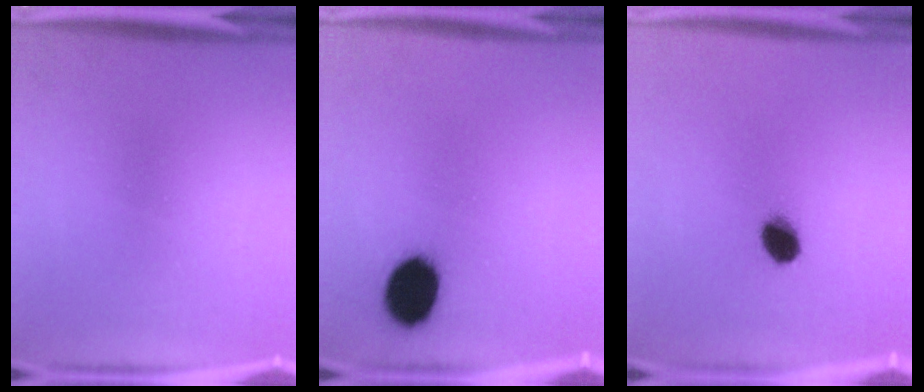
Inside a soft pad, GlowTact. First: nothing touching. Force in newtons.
{"total": 11.5}
{"total": 5.5}